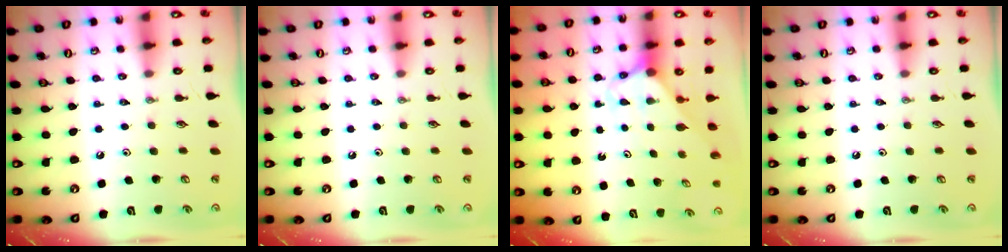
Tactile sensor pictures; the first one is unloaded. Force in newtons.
{"total": 0.0}
{"total": 2.5, "press": 2.5, "slide": 0.2}
{"total": 0.0}